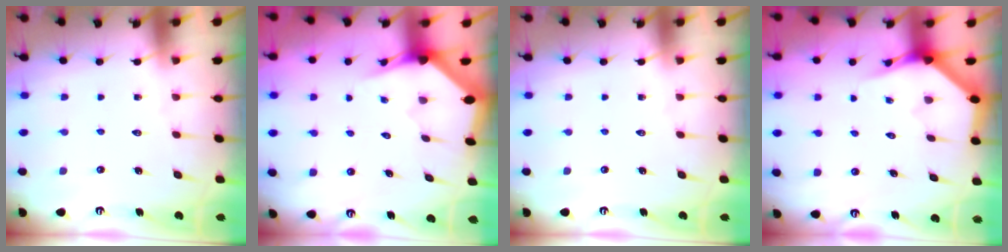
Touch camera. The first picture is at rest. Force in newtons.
{"total": 2.9, "press": 2.9, "slide": 0.1}
{"total": 0.0}
{"total": 3.9, "press": 3.9, "slide": 0.3}